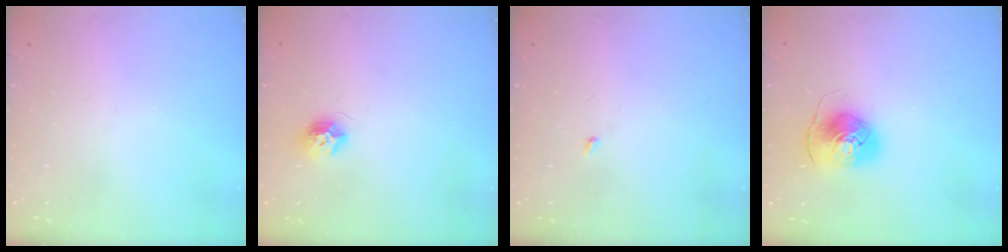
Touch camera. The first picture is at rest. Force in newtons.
{"total": 8.1, "press": 8.1, "slide": 0.1}
{"total": 1.9, "press": 1.9, "slide": 0.3}
{"total": 9.2, "press": 9.1, "slide": 1.0}